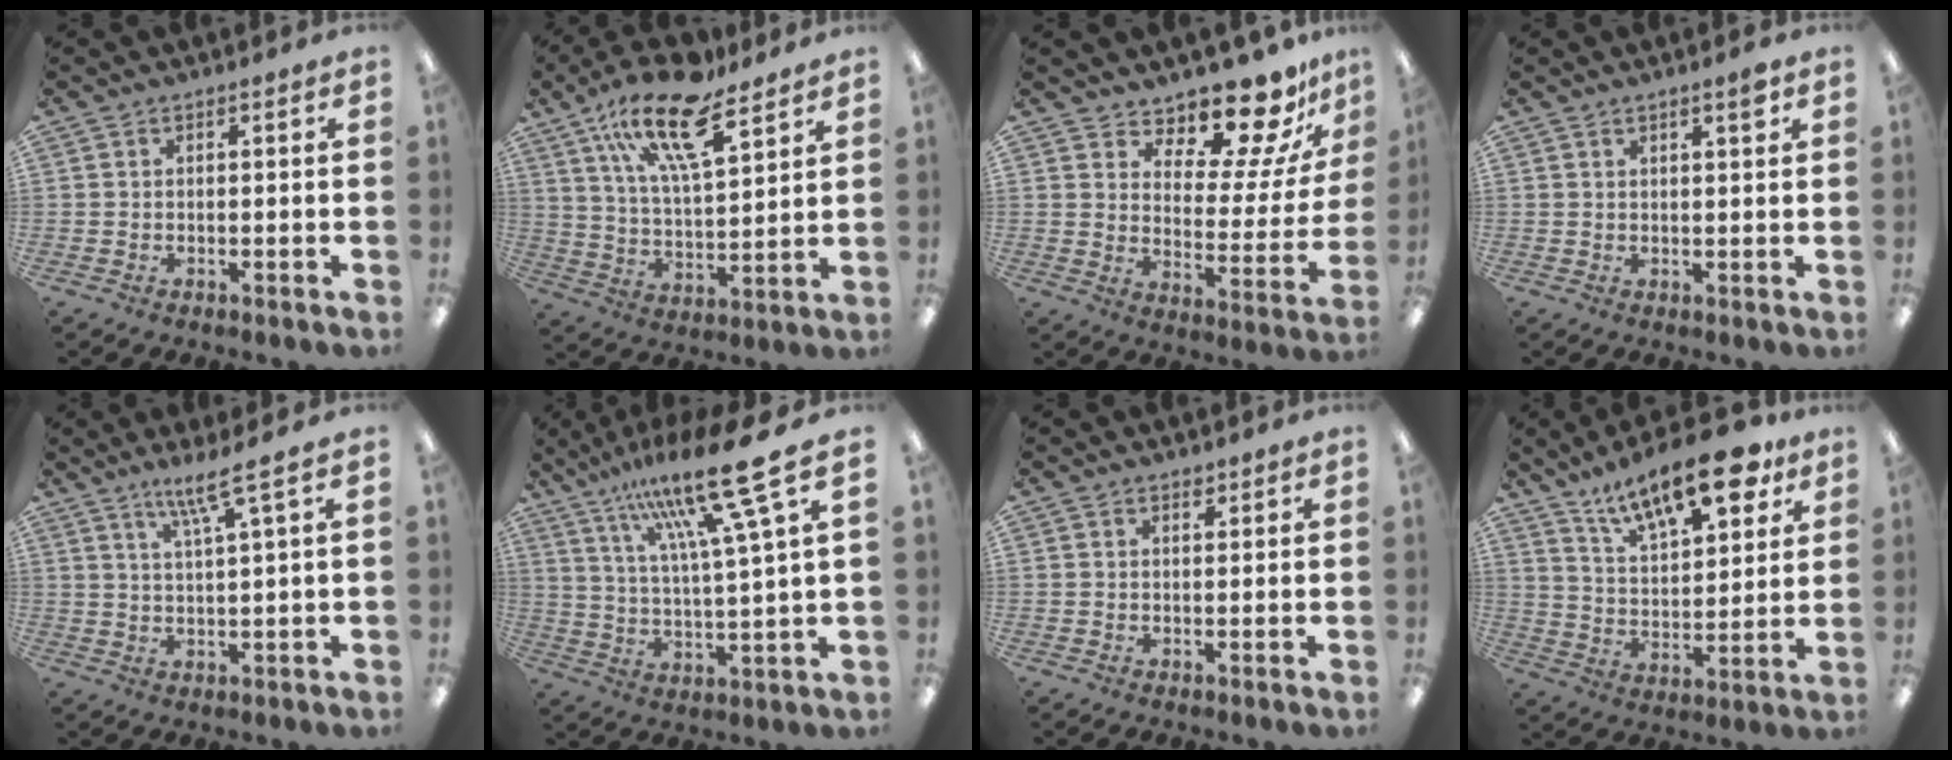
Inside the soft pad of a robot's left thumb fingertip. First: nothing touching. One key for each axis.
{"total": 19.1, "fx": 11.9, "fy": 7.1, "fz": 13.1, "tx": -0.227, "ty": -0.058, "tz": 0.204}
{"total": 14.2, "fx": 12.4, "fy": 4.0, "fz": 5.5, "tx": -0.080, "ty": -0.110, "tz": 0.212}
{"total": 2.5, "fx": 1.7, "fy": 0.3, "fz": 1.8, "tx": -0.023, "ty": -0.006, "tz": 0.026}
{"total": 6.1, "fx": 4.2, "fy": -0.2, "fz": 4.4, "tx": -0.090, "ty": -0.013, "tz": 0.068}
{"total": 20.0, "fx": 13.2, "fy": 2.3, "fz": 14.8, "tx": -0.261, "ty": -0.069, "tz": 0.206}
{"total": 1.2, "fx": 1.0, "fy": 0.5, "fz": 0.3, "tx": 0.001, "ty": -0.004, "tz": 0.018}
{"total": 18.5, "fx": 12.6, "fy": 7.1, "fz": 11.5, "tx": -0.176, "ty": -0.066, "tz": 0.209}